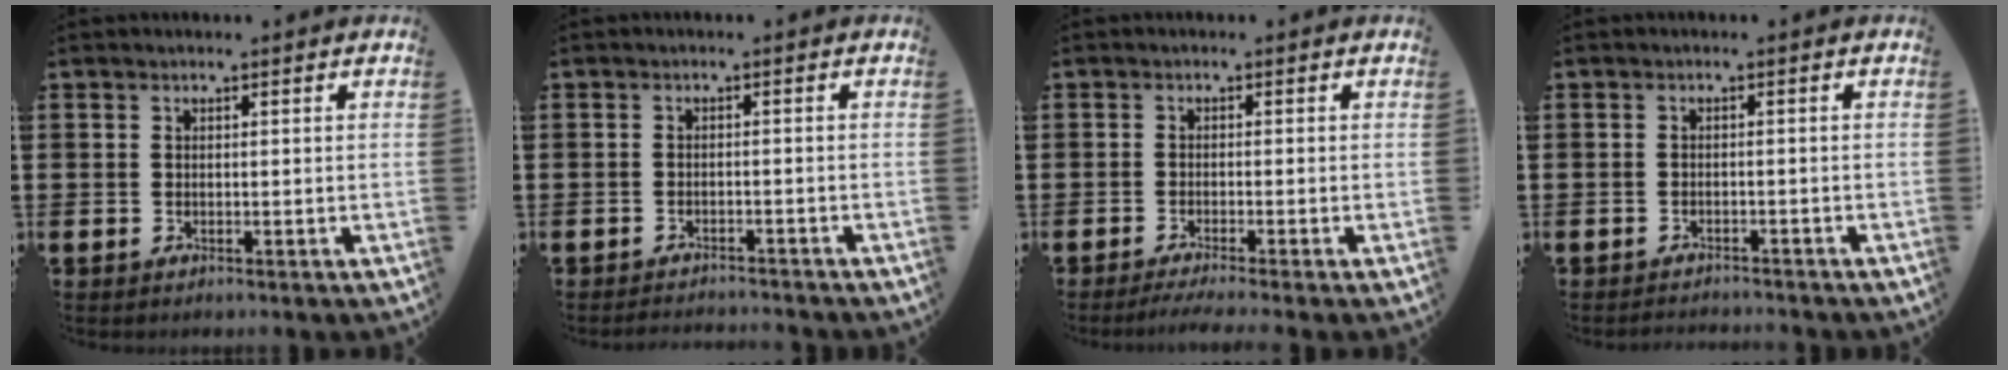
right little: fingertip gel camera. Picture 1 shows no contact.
{"total": 1.4, "force": [-1.4, 0.0, -0.1], "torque": [-0.003, 0.003, -0.029]}
{"total": 1.3, "force": [-1.0, 0.0, 0.9], "torque": [-0.014, 0.000, -0.018]}
{"total": 1.1, "force": [-1.1, -0.1, -0.1], "torque": [-0.001, 0.002, -0.023]}